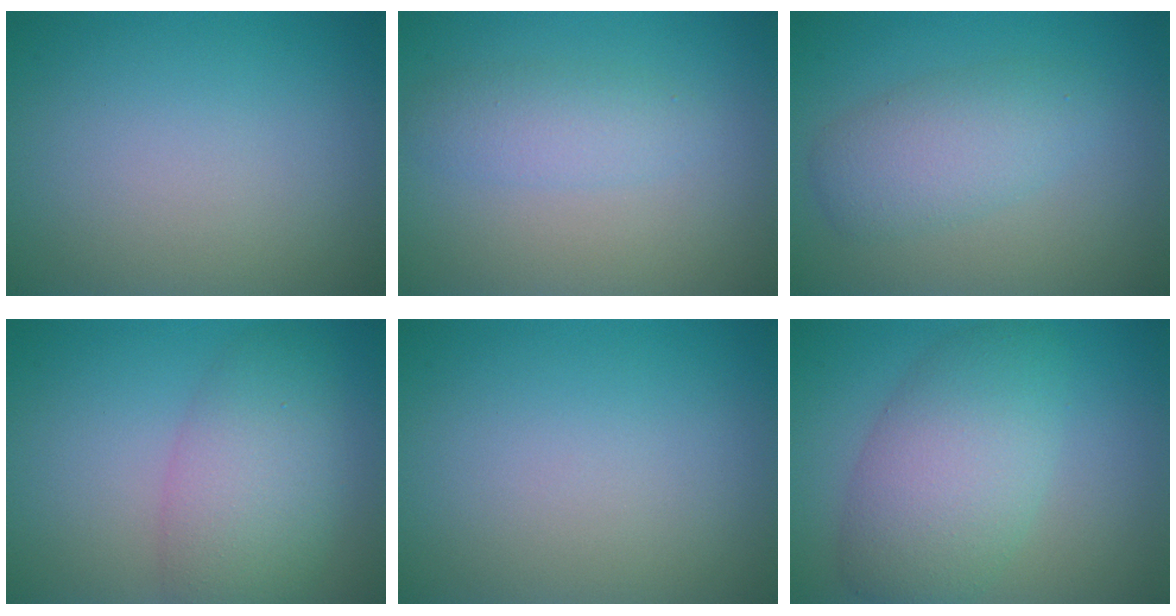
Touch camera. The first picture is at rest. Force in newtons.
{"total": 2.4, "press": 2.4, "slide": 0.0}
{"total": 3.8, "press": 3.8, "slide": 0.2}
{"total": 5.8, "press": 5.8, "slide": 0.2}
{"total": 0.0}
{"total": 5.4, "press": 5.4, "slide": 0.5}